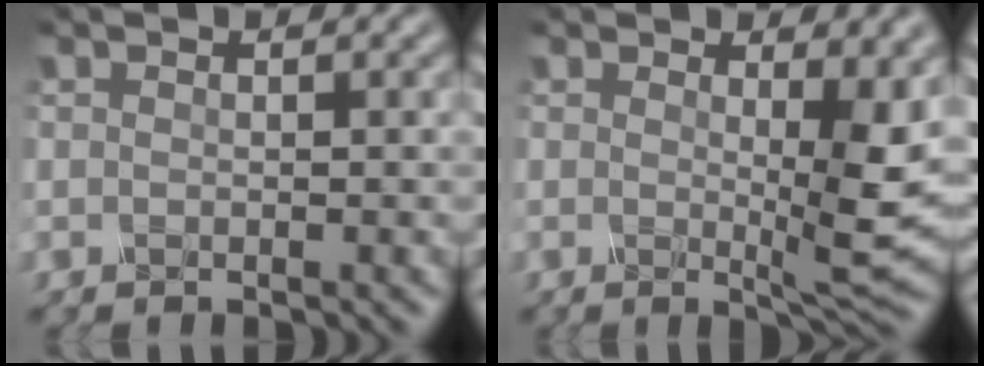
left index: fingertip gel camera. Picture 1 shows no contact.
{"total": 6.4, "force": [0.3, 1.3, 6.2], "torque": [-0.103, -0.006, 0.012]}